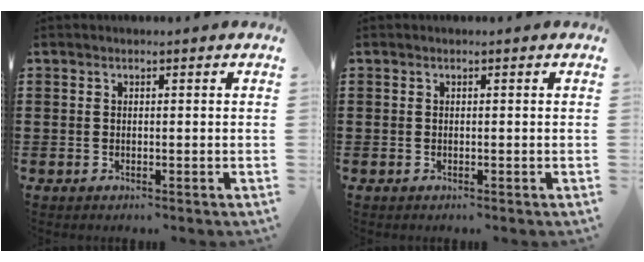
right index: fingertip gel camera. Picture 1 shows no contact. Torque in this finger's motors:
{"motor_torque": [0.10, 0.05, 0.00, 0.00]}